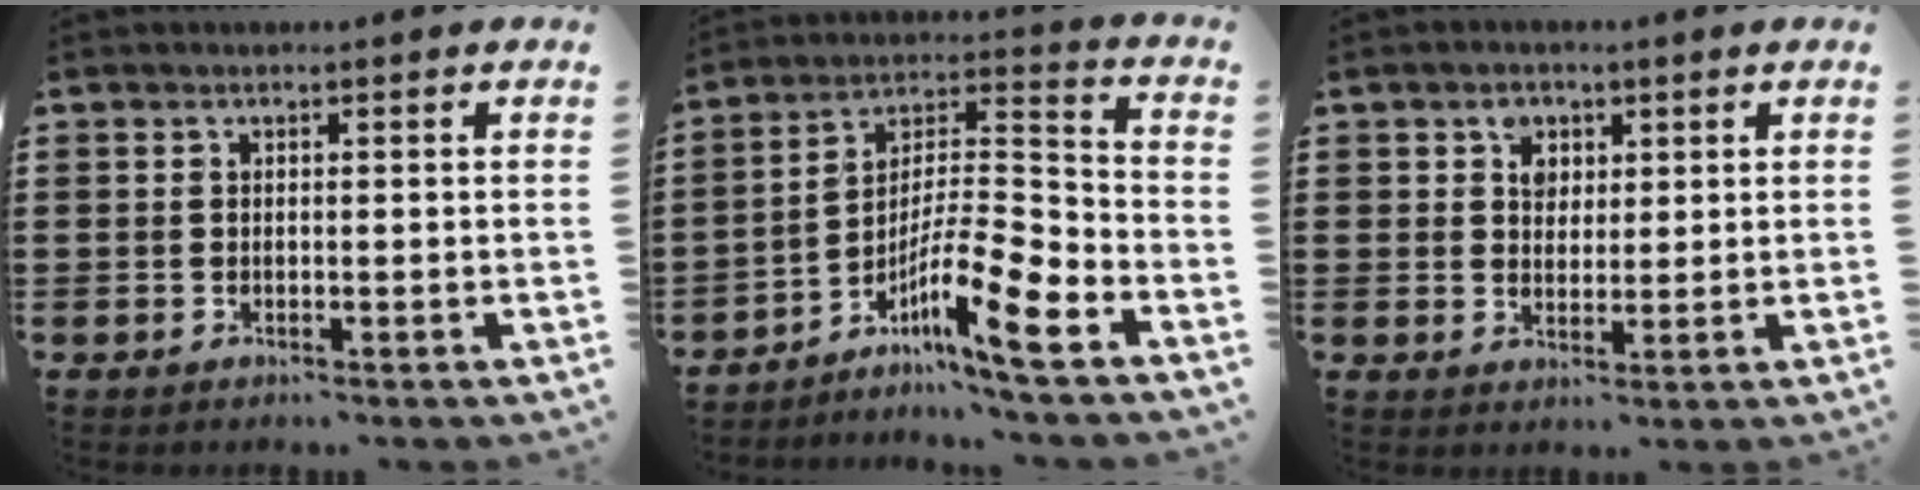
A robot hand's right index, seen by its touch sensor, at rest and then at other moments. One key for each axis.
{"total": 11.6, "fx": -7.0, "fy": 1.9, "fz": 9.0, "tx": -0.168, "ty": -0.004, "tz": -0.133}
{"total": 3.2, "fx": 1.5, "fy": 2.5, "fz": 1.3, "tx": -0.036, "ty": 0.010, "tz": 0.026}